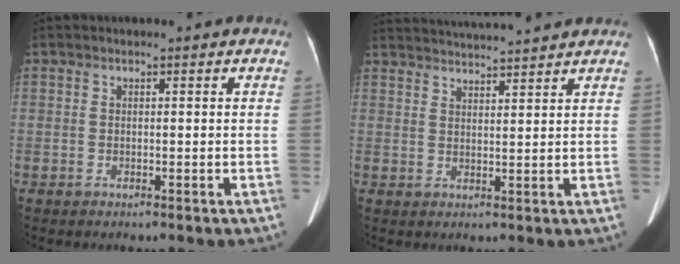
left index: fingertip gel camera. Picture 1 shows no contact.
{"total": 9.5, "force": [9.1, -0.8, 2.7], "torque": [-0.055, 0.021, 0.135]}